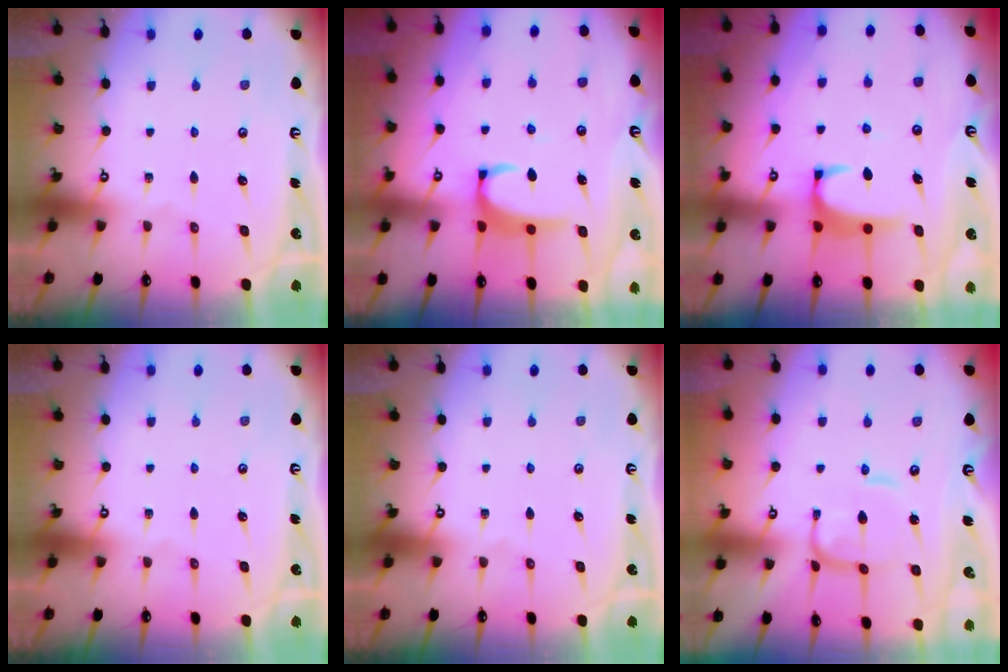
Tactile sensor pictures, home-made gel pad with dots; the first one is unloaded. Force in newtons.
{"total": 3.4, "press": 3.4, "slide": 0.6}
{"total": 2.0, "press": 2.0, "slide": 0.3}
{"total": 0.0}
{"total": 0.0}
{"total": 2.2, "press": 2.2, "slide": 0.5}